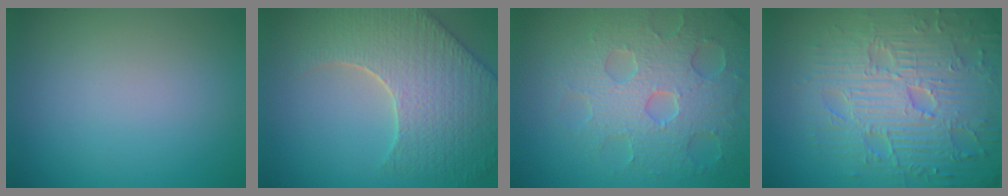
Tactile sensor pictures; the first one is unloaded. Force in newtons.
{"total": 8.0, "press": 6.4, "slide": 4.9}
{"total": 7.0, "press": 5.5, "slide": 4.3}
{"total": 9.5, "press": 6.8, "slide": 6.6}